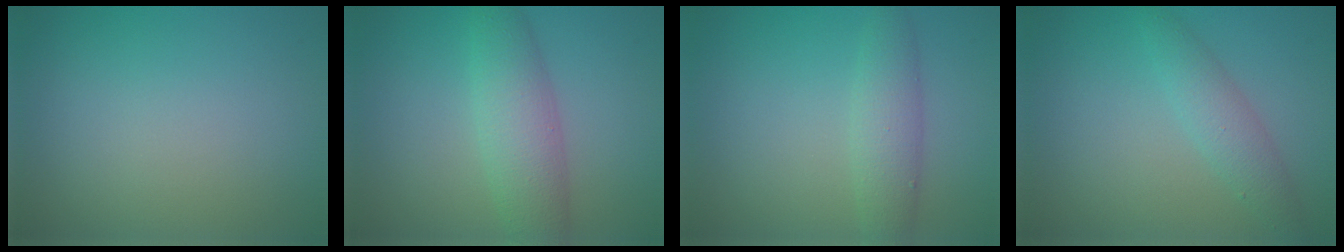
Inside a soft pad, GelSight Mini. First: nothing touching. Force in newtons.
{"total": 4.5, "press": 4.5, "slide": 0.1}
{"total": 2.9, "press": 2.9, "slide": 0.0}
{"total": 2.4, "press": 2.4, "slide": 0.1}